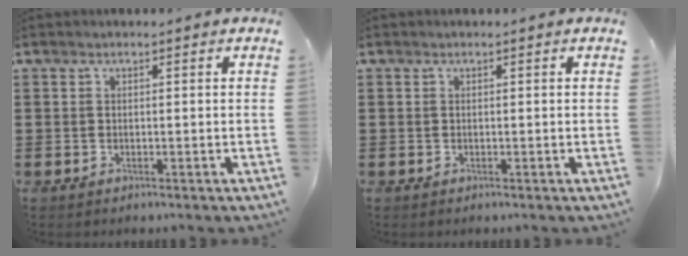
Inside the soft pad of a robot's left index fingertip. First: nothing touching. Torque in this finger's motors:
{"motor_torque": [0.03, 0.00, -0.02, -0.01]}